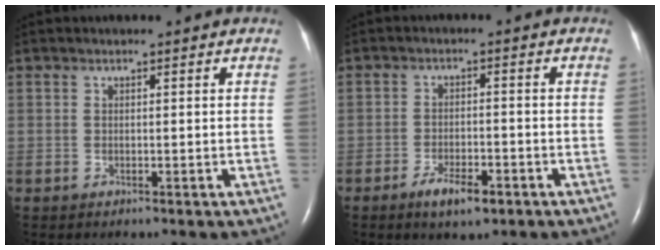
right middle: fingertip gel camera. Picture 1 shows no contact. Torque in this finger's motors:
{"motor_torque": [0.61, -0.43, 0.08, 0.05]}